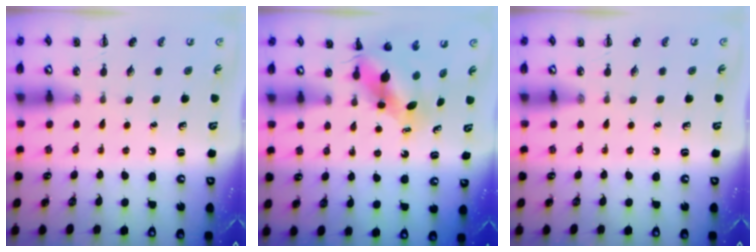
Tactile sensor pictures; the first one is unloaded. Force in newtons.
{"total": 5.6, "press": 5.5, "slide": 1.1}
{"total": 0.0}